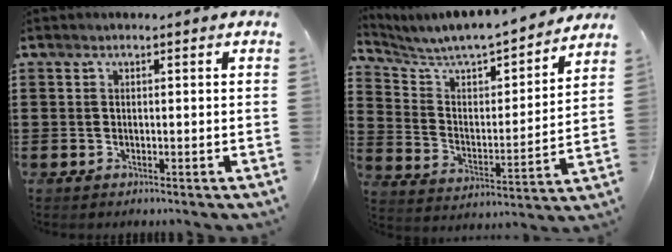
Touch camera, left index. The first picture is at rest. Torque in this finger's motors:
{"motor_torque": [0.81, 0.77, 0.43, 0.14]}